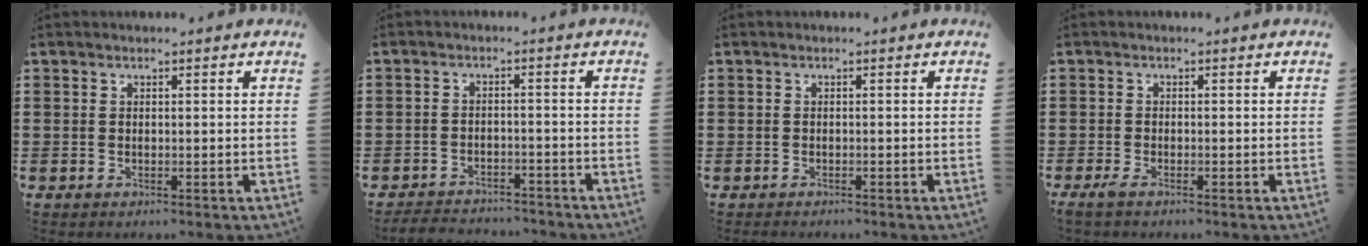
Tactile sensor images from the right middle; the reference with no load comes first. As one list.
[{"total": 3.4, "force": [-3.3, 0.6, -0.2], "torque": [-0.003, 0.001, -0.073]}, {"total": 0.8, "force": [-0.7, 0.3, -0.2], "torque": [0.003, 0.004, -0.017]}, {"total": 1.4, "force": [-1.0, 0.3, 1.0], "torque": [-0.026, -0.004, -0.022]}]